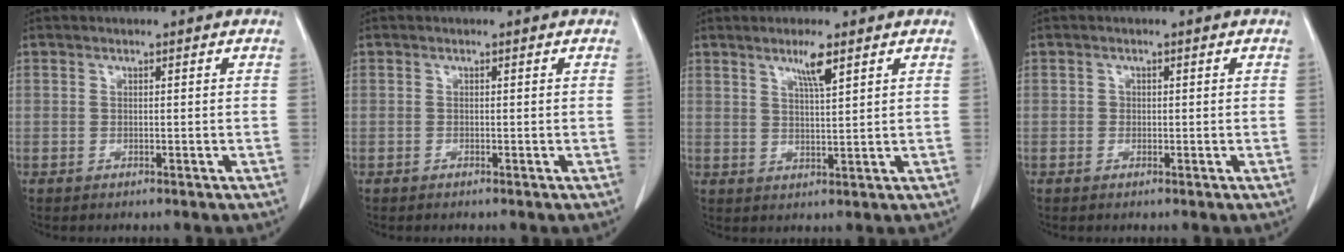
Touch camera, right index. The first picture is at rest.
{"total": 0.0}
{"total": 4.0, "force": [2.5, 0.0, 3.1], "torque": [-0.059, -0.005, 0.046]}
{"total": 0.7, "force": [0.0, 0.6, 0.2], "torque": [0.002, 0.003, -0.001]}